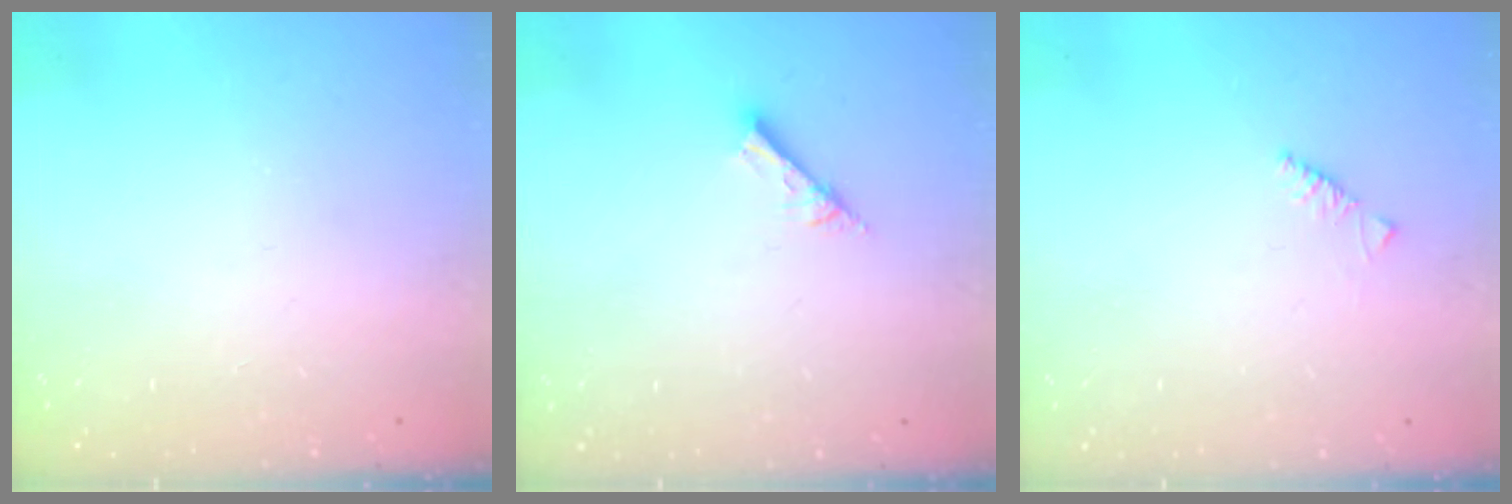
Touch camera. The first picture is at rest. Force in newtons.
{"total": 6.4, "press": 6.3, "slide": 0.7}
{"total": 1.8, "press": 1.7, "slide": 0.6}